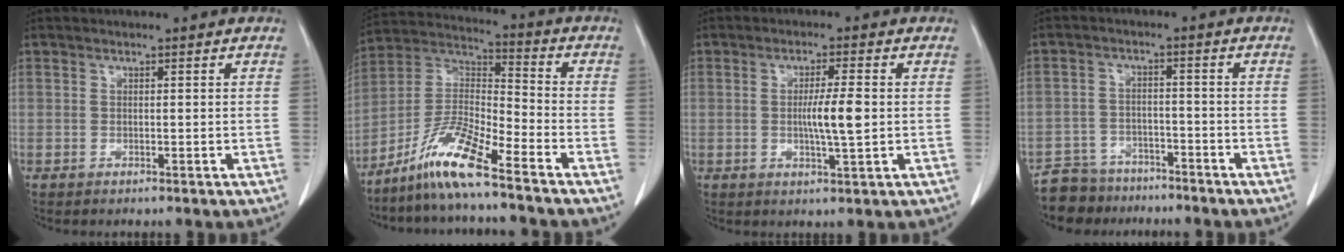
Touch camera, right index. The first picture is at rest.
{"total": 11.0, "force": [-8.2, 0.0, 7.3], "torque": [-0.151, -0.003, -0.160]}
{"total": 5.3, "force": [-0.2, 0.1, 5.3], "torque": [-0.093, -0.005, -0.004]}
{"total": 6.9, "force": [-6.0, 3.5, -0.2], "torque": [0.011, 0.008, -0.102]}